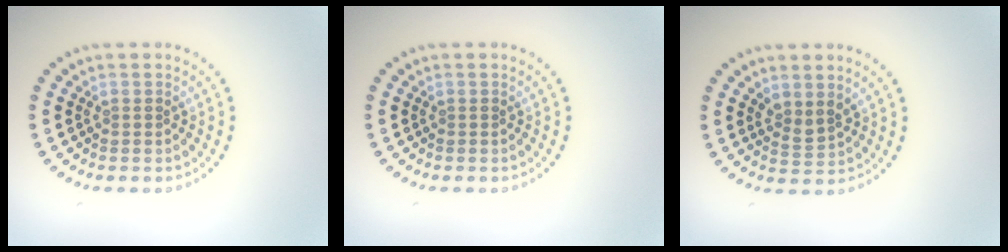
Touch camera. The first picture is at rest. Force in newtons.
{"total": 0.0}
{"total": 1.7, "press": 1.3, "slide": 1.0}